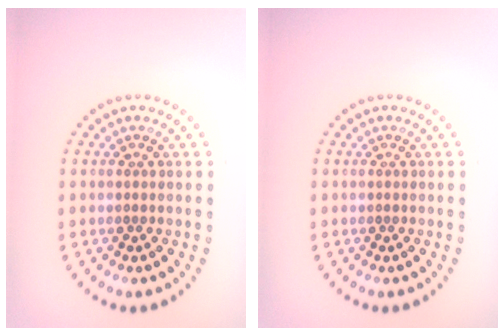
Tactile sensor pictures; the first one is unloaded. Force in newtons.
{"total": 0.0}